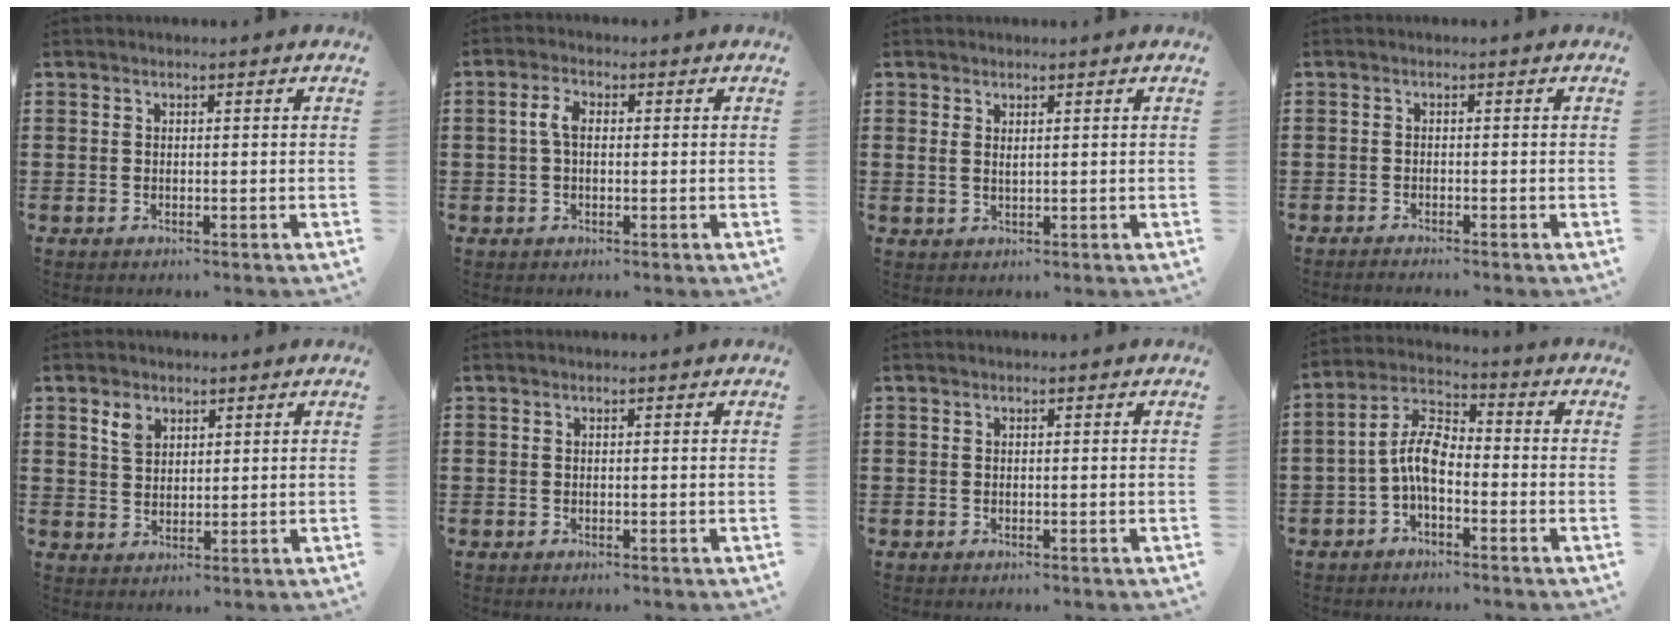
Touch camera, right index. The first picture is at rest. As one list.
[{"total": 3.3, "force": [0.1, 1.8, 2.8], "torque": [-0.064, 0.006, -0.002]}, {"total": 1.2, "force": [0.8, 0.4, 0.8], "torque": [-0.018, 0.003, 0.014]}, {"total": 1.0, "force": [-1.0, -0.1, 0.1], "torque": [-0.003, 0.000, -0.019]}, {"total": 3.3, "force": [2.1, 2.2, 1.3], "torque": [-0.027, 0.003, 0.038]}, {"total": 0.0}, {"total": 0.0}, {"total": 7.1, "force": [-1.9, 3.5, 5.9], "torque": [-0.141, 0.006, -0.044]}]